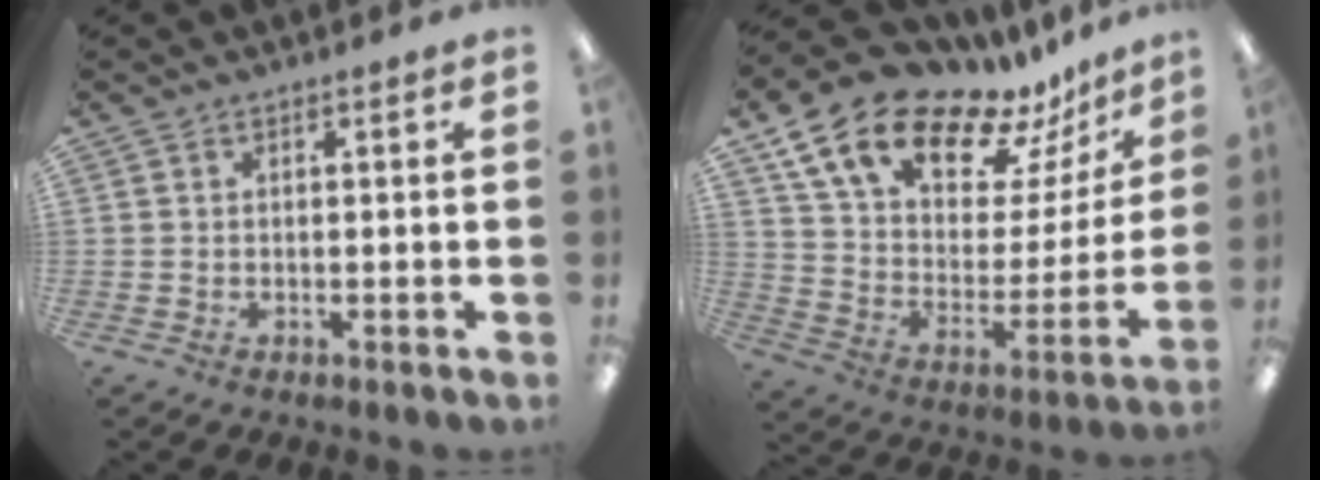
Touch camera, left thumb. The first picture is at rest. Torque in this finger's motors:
{"motor_torque": [1.74, 1.74, 1.41, -1.36, 0.12]}